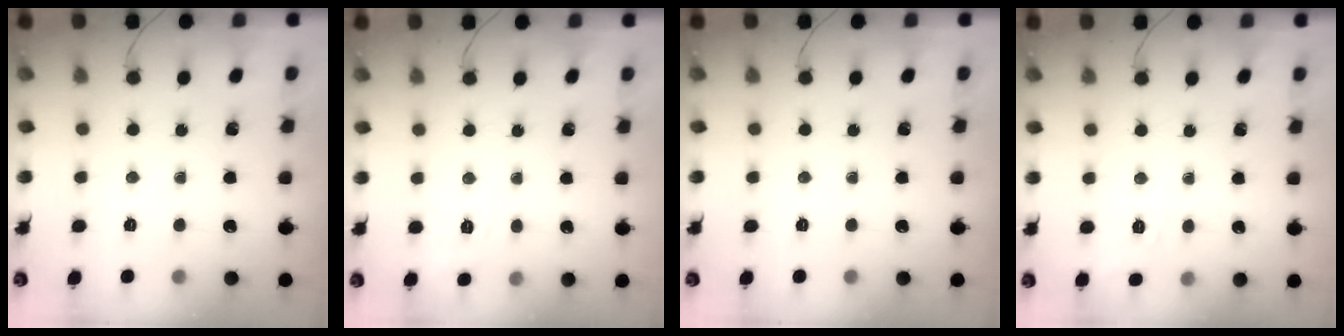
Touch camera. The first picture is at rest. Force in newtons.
{"total": 7.3, "press": 6.9, "slide": 2.3}
{"total": 0.0}
{"total": 2.8, "press": 2.2, "slide": 1.7}